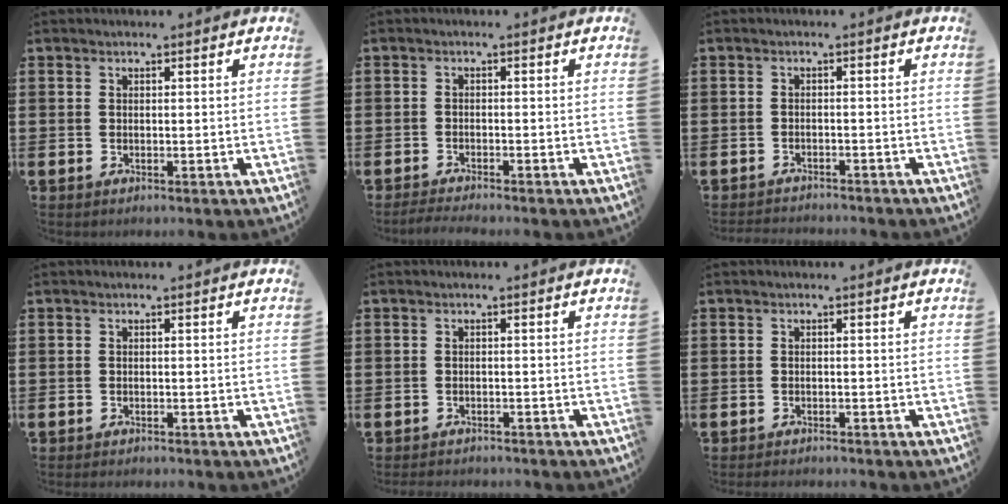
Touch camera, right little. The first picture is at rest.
{"total": 1.2, "force": [-1.1, 0.0, 0.5], "torque": [-0.009, 0.001, -0.021]}
{"total": 1.5, "force": [-1.5, 0.0, -0.1], "torque": [-0.003, 0.002, -0.032]}
{"total": 0.6, "force": [-0.6, 0.0, 0.0], "torque": [-0.002, -0.002, -0.012]}
{"total": 1.2, "force": [-1.2, 0.0, -0.1], "torque": [-0.003, 0.003, -0.026]}
{"total": 0.8, "force": [-0.8, 0.0, 0.0], "torque": [-0.002, 0.000, -0.017]}